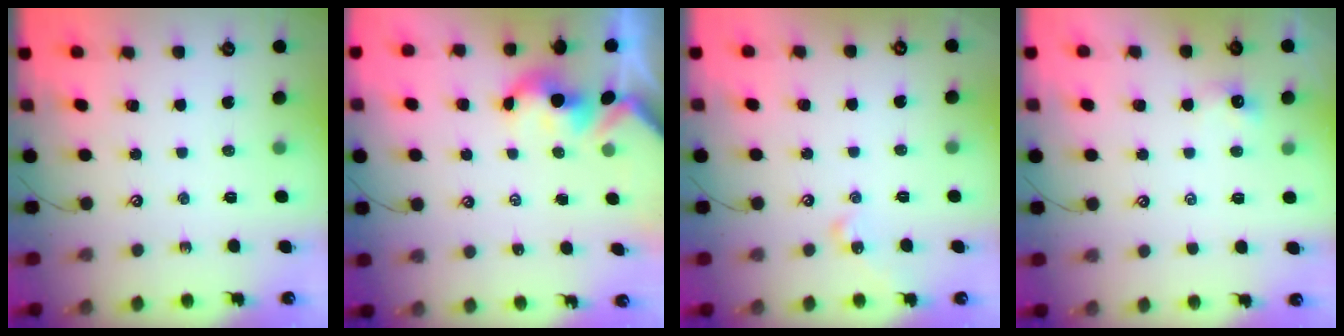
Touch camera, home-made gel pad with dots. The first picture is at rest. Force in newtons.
{"total": 1.7, "press": 1.7, "slide": 0.2}
{"total": 4.9, "press": 4.9, "slide": 0.7}
{"total": 0.0}